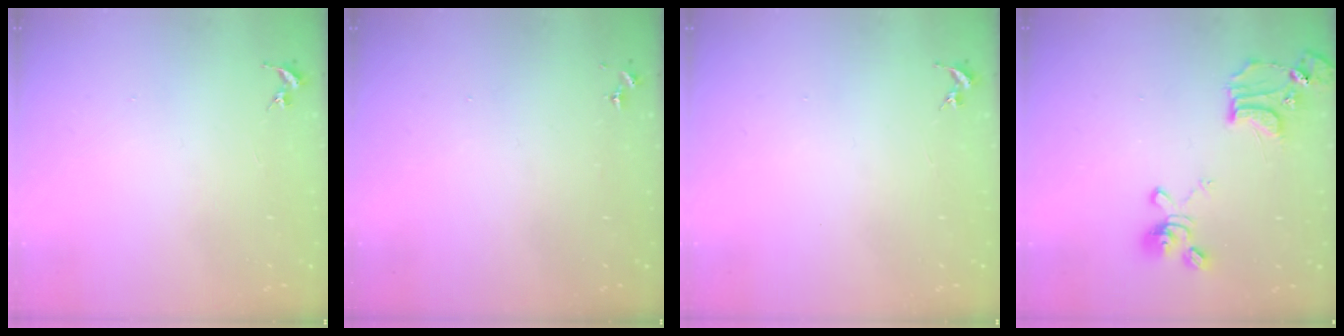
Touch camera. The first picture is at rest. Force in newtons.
{"total": 0.0}
{"total": 0.0}
{"total": 15.3, "press": 15.3, "slide": 1.1}